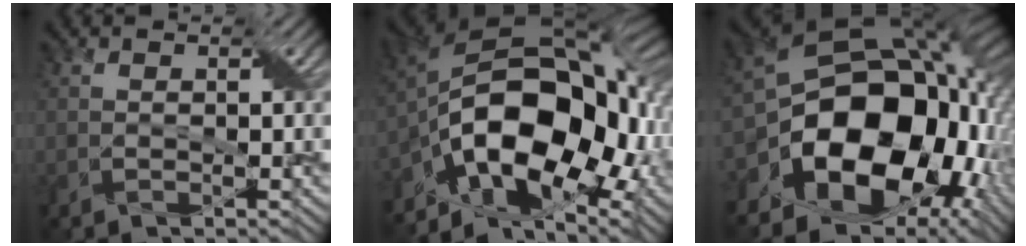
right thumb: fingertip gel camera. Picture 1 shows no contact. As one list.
[{"total": 17.2, "force": [-6.0, 9.9, 12.7], "torque": [-0.224, -0.002, -0.107]}, {"total": 20.4, "force": [-3.7, 14.8, 13.5], "torque": [-0.251, -0.024, -0.057]}]